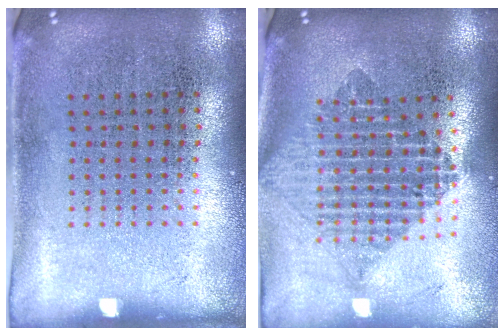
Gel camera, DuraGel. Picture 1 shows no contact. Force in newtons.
{"total": 2.1, "press": 1.7, "slide": 1.2}